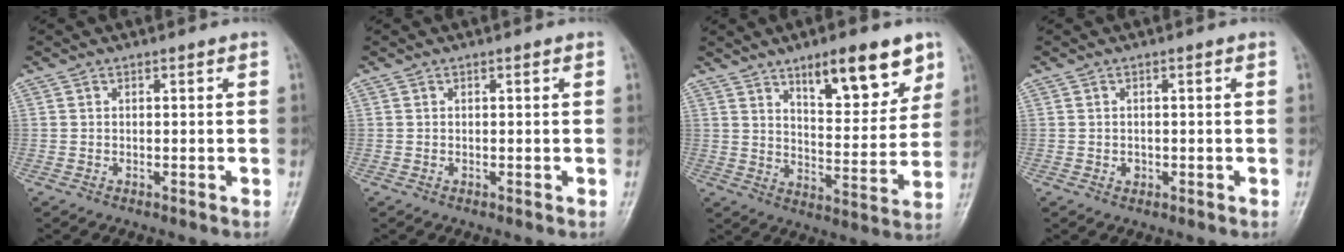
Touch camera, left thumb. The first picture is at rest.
{"total": 0.6, "force": [0.1, 0.2, 0.6], "torque": [-0.010, 0.003, 0.004]}
{"total": 14.3, "force": [8.7, 5.0, 10.2], "torque": [-0.110, -0.050, 0.136]}
{"total": 1.2, "force": [-0.3, 1.0, 0.6], "torque": [-0.003, 0.005, -0.002]}